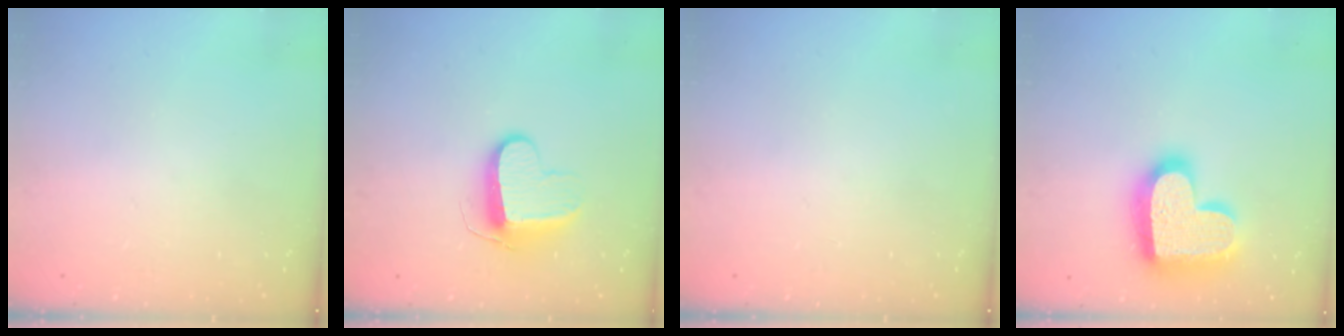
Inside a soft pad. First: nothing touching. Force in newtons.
{"total": 9.9, "press": 9.9, "slide": 0.3}
{"total": 0.0}
{"total": 20.8, "press": 20.7, "slide": 1.5}